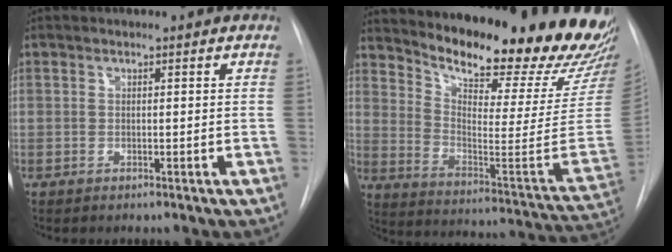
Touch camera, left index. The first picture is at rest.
{"total": 28.5, "force": [25.2, 5.0, 12.3], "torque": [-0.198, -0.105, 0.323]}